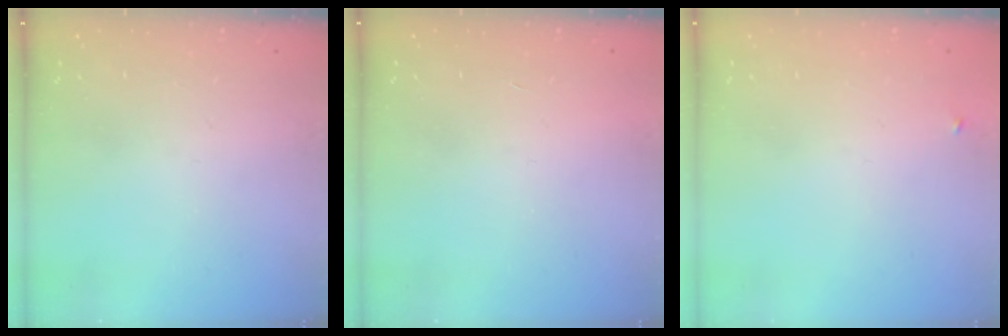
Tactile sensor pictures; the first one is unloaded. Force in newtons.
{"total": 1.7, "press": 1.7, "slide": 0.1}
{"total": 2.3, "press": 2.3, "slide": 0.2}